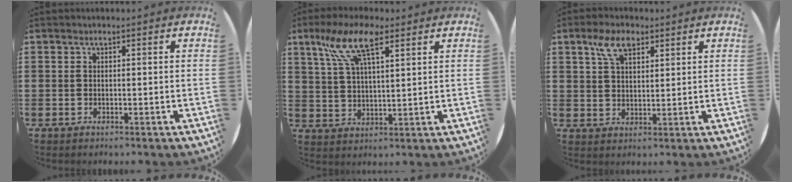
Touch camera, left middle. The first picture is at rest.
{"total": 8.9, "force": [5.6, 2.8, 6.3], "torque": [-0.141, 0.001, 0.099]}
{"total": 5.4, "force": [3.3, 2.7, 3.2], "torque": [-0.066, 0.007, 0.059]}